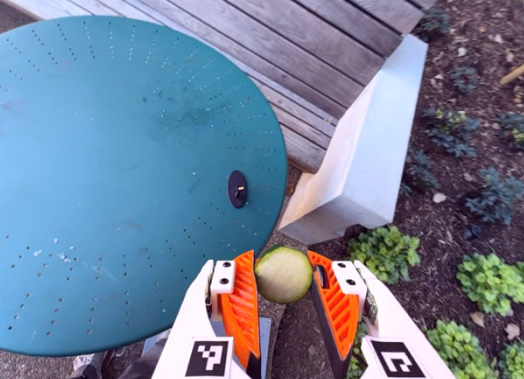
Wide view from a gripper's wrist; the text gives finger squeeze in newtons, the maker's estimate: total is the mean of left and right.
{"total": 10.8, "left": 10.6, "right": 10.9}